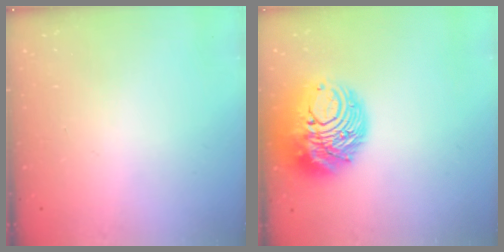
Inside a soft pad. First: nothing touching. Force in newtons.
{"total": 17.0, "press": 16.9, "slide": 1.7}